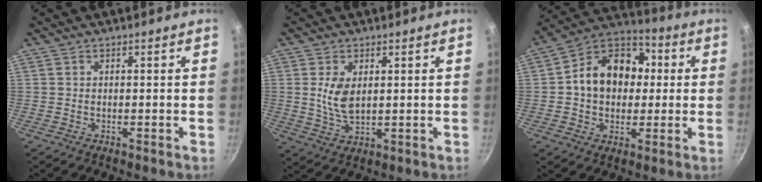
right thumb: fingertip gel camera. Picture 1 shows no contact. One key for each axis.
{"total": 6.2, "fx": 1.4, "fy": 3.4, "fz": 4.9, "tx": -0.094, "ty": -0.015, "tz": 0.030}
{"total": 16.0, "fx": 1.3, "fy": 12.5, "fz": 10.0, "tx": -0.126, "ty": 0.030, "tz": 0.002}